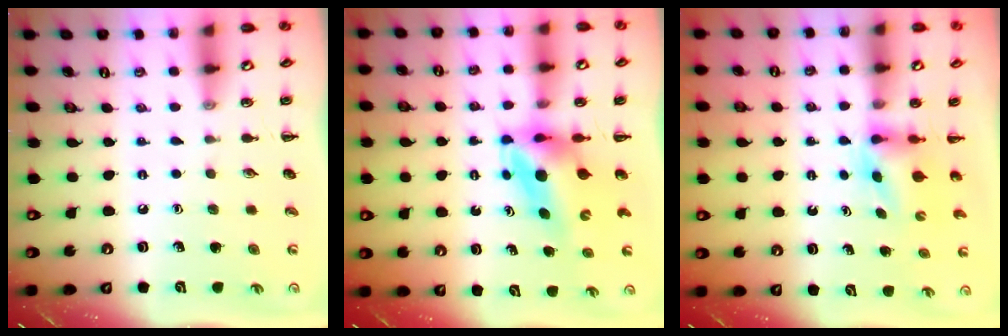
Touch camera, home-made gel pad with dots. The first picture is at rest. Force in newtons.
{"total": 5.3, "press": 5.0, "slide": 1.5}
{"total": 3.6, "press": 3.6, "slide": 0.6}